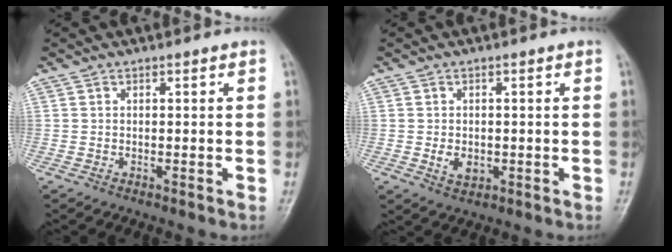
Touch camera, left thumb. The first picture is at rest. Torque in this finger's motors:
{"motor_torque": [-0.18, 0.15, 0.14, -0.12, 0.01]}